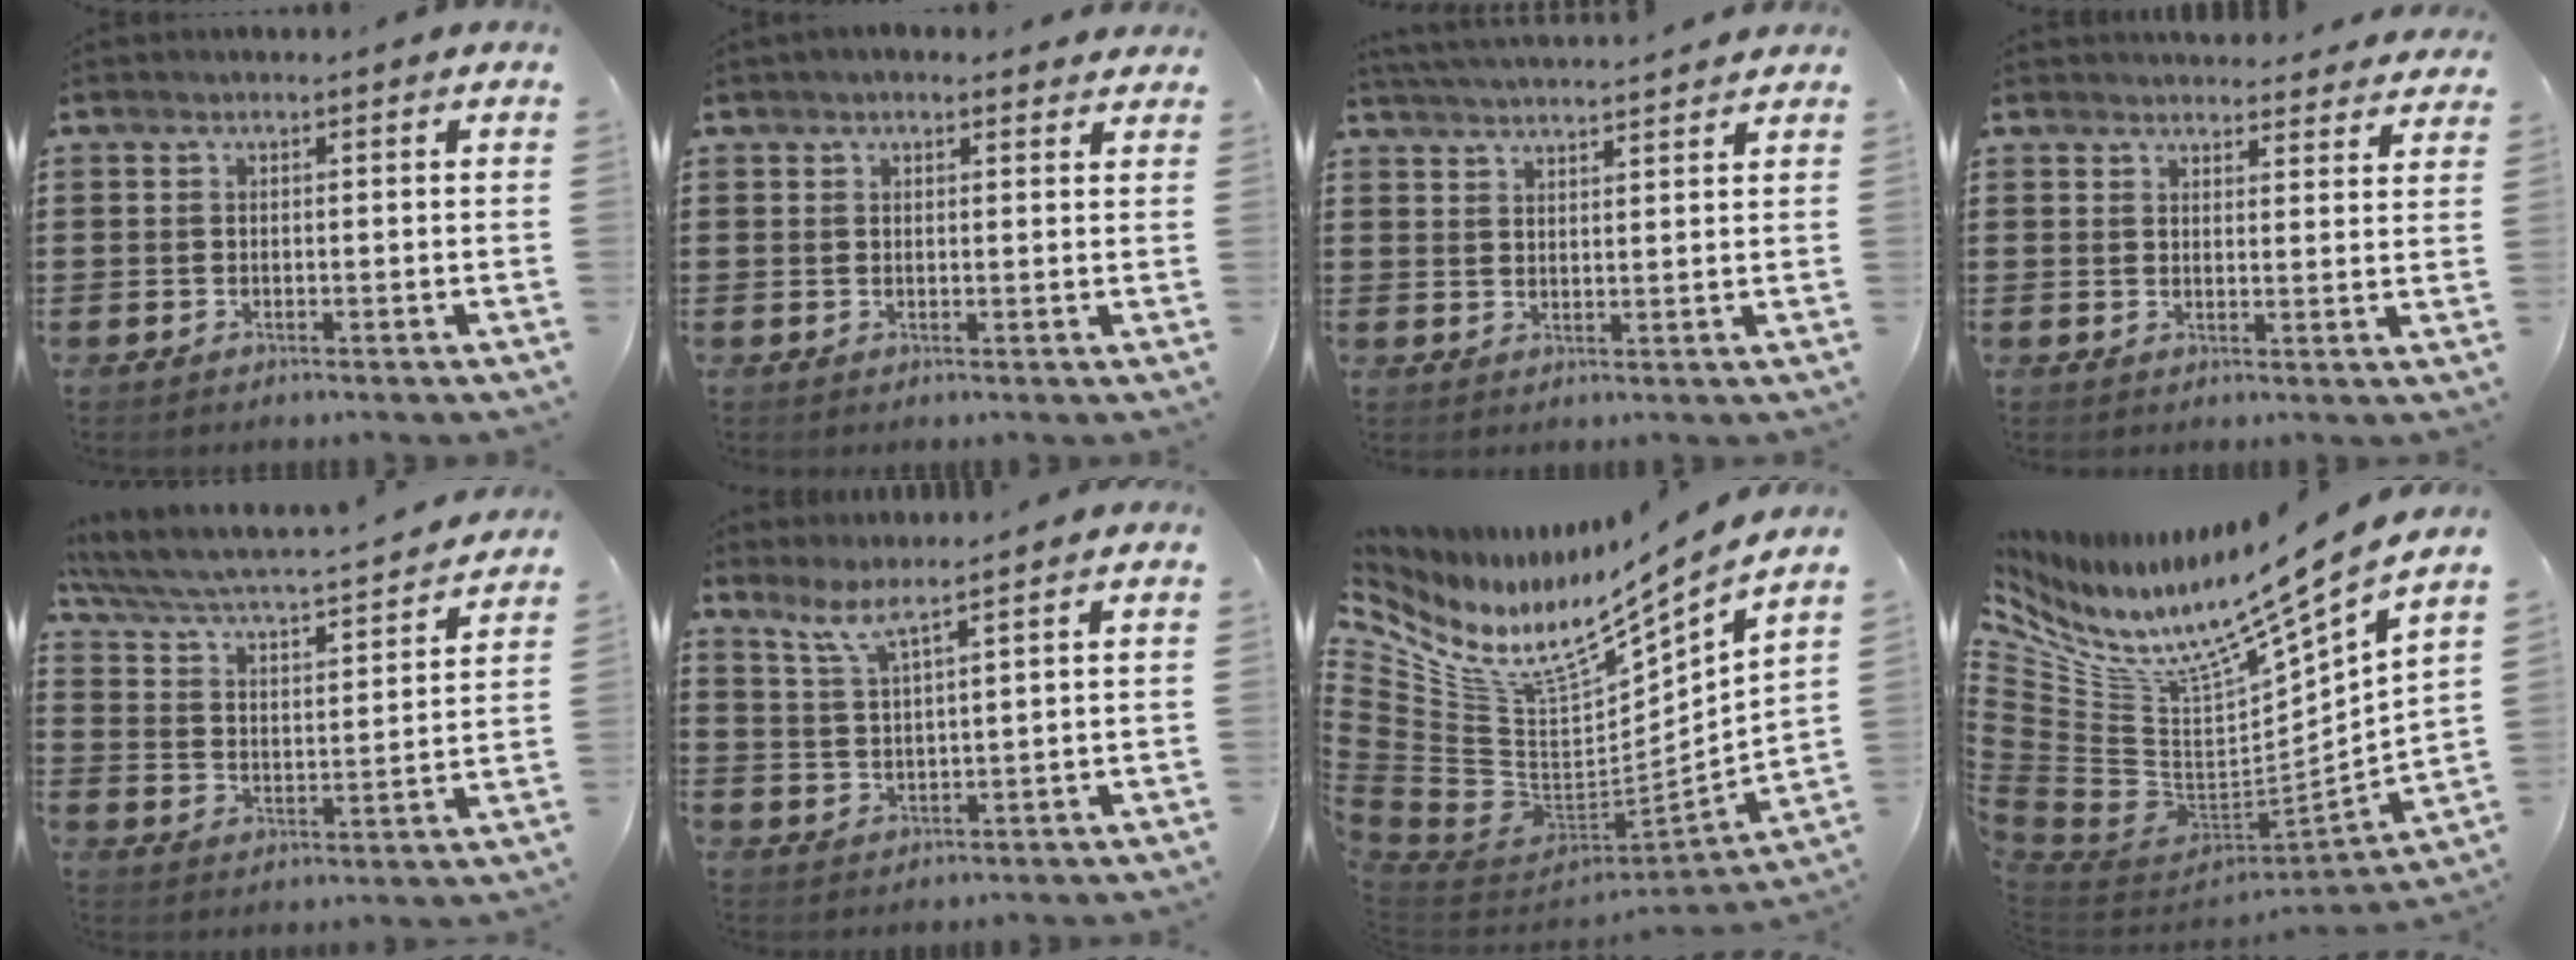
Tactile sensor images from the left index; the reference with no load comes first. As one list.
[{"total": 1.7, "force": [1.5, 0.5, 0.6], "torque": [-0.015, 0.005, 0.028]}, {"total": 3.5, "force": [3.4, -0.6, 0.3], "torque": [-0.019, -0.014, 0.061]}, {"total": 3.7, "force": [3.6, 0.4, 0.3], "torque": [-0.008, -0.017, 0.067]}, {"total": 3.5, "force": [3.1, 0.3, 1.5], "torque": [-0.050, -0.037, 0.041]}, {"total": 4.0, "force": [3.4, -0.3, 2.1], "torque": [-0.053, -0.011, 0.059]}, {"total": 10.8, "force": [6.3, 4.0, 7.8], "torque": [-0.163, -0.055, 0.098]}, {"total": 11.9, "force": [9.0, 2.3, 7.5], "torque": [-0.151, -0.074, 0.141]}]